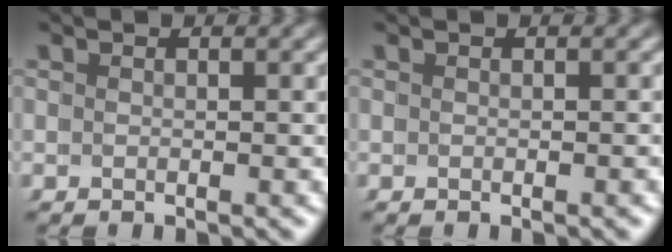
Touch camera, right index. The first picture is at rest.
{"total": 0.0}